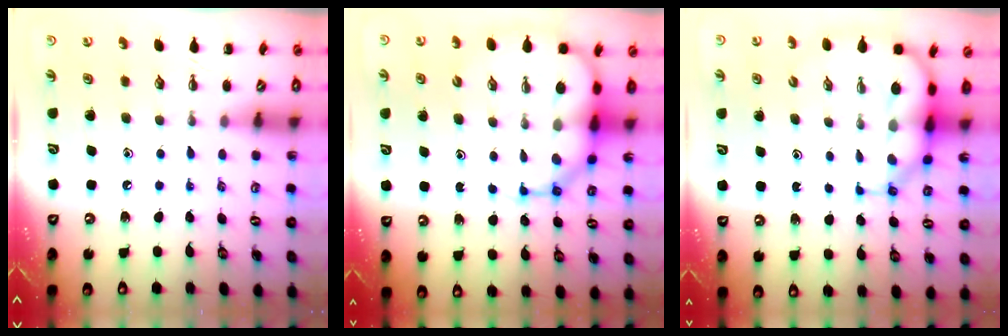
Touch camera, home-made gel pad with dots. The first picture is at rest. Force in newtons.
{"total": 14.1, "press": 13.6, "slide": 3.9}
{"total": 7.8, "press": 7.5, "slide": 2.1}